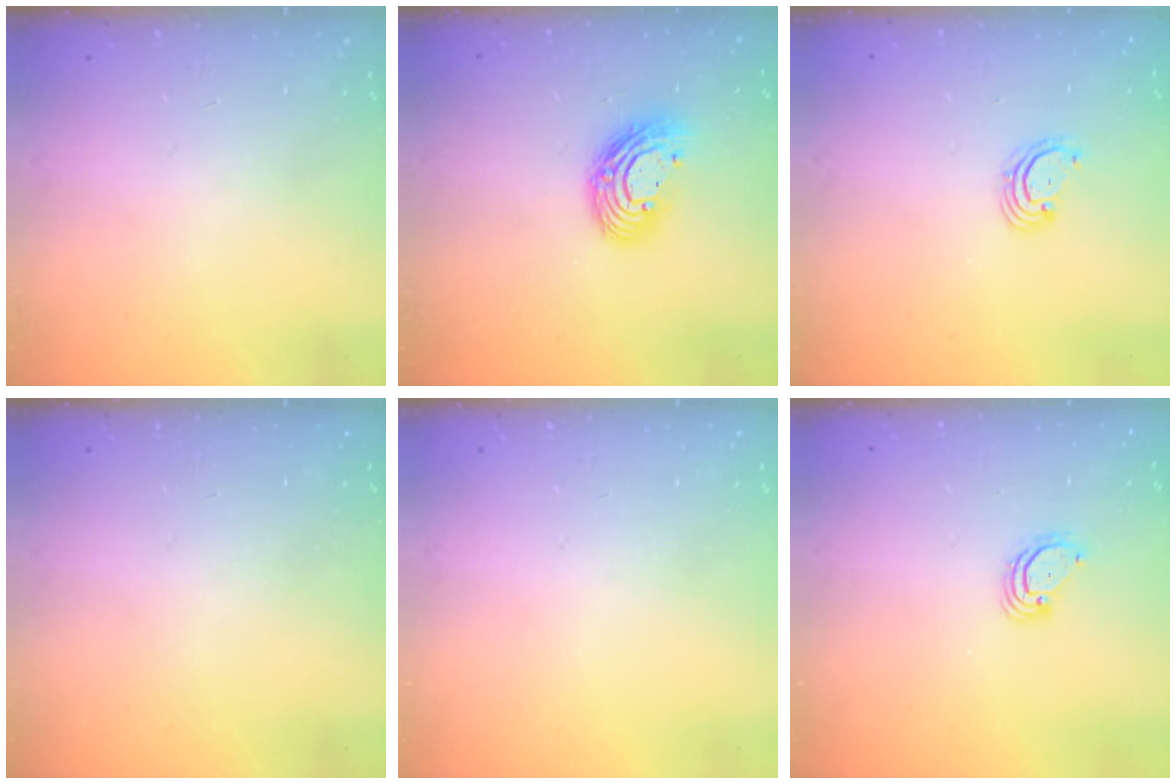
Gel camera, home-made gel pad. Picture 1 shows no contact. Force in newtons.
{"total": 11.8, "press": 11.8, "slide": 0.8}
{"total": 2.6, "press": 2.6, "slide": 0.3}
{"total": 0.0}
{"total": 0.0}
{"total": 3.9, "press": 3.9, "slide": 0.2}